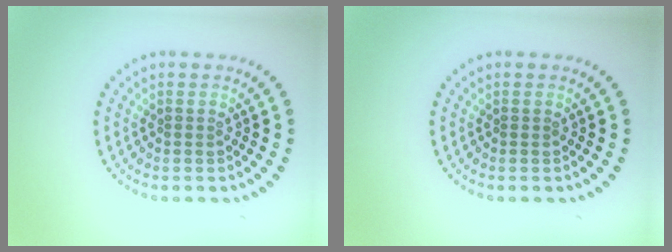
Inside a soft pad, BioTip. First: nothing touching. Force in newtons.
{"total": 0.0}